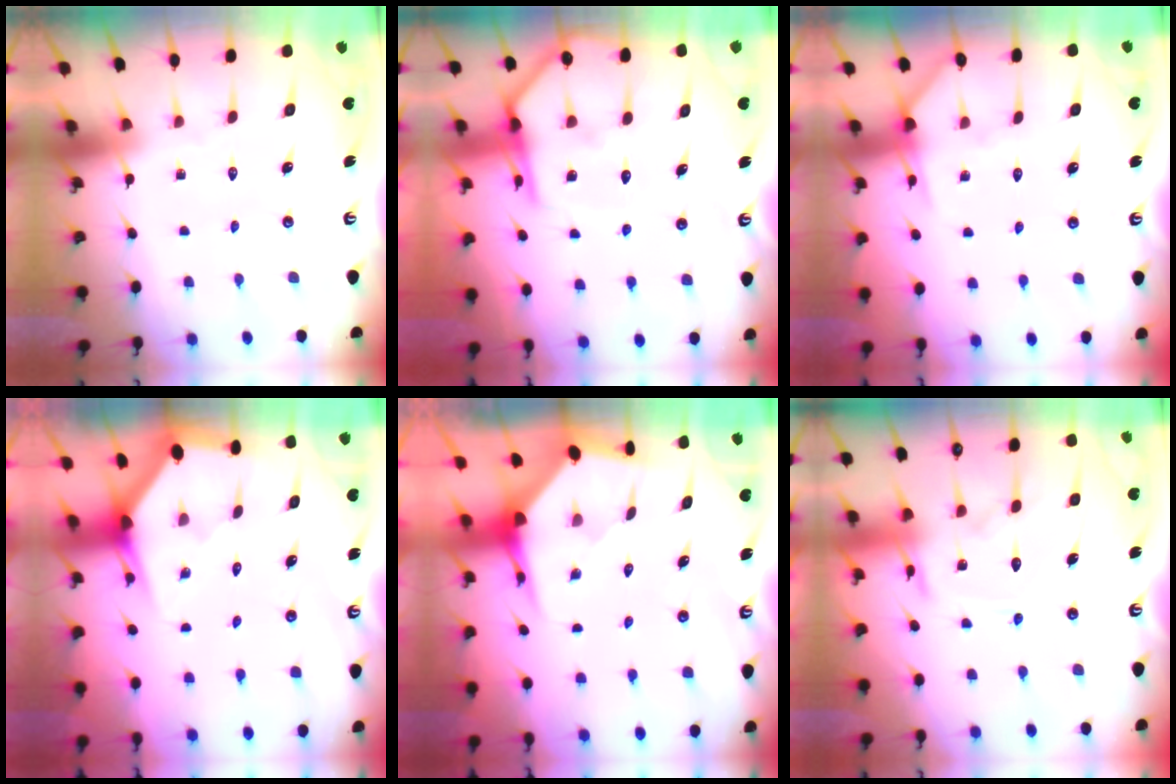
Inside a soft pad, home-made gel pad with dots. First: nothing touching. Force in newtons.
{"total": 10.8, "press": 10.7, "slide": 1.2}
{"total": 7.9, "press": 7.9, "slide": 0.8}
{"total": 2.7, "press": 2.7, "slide": 0.2}
{"total": 5.0, "press": 5.0, "slide": 0.5}
{"total": 13.8, "press": 13.8, "slide": 1.3}